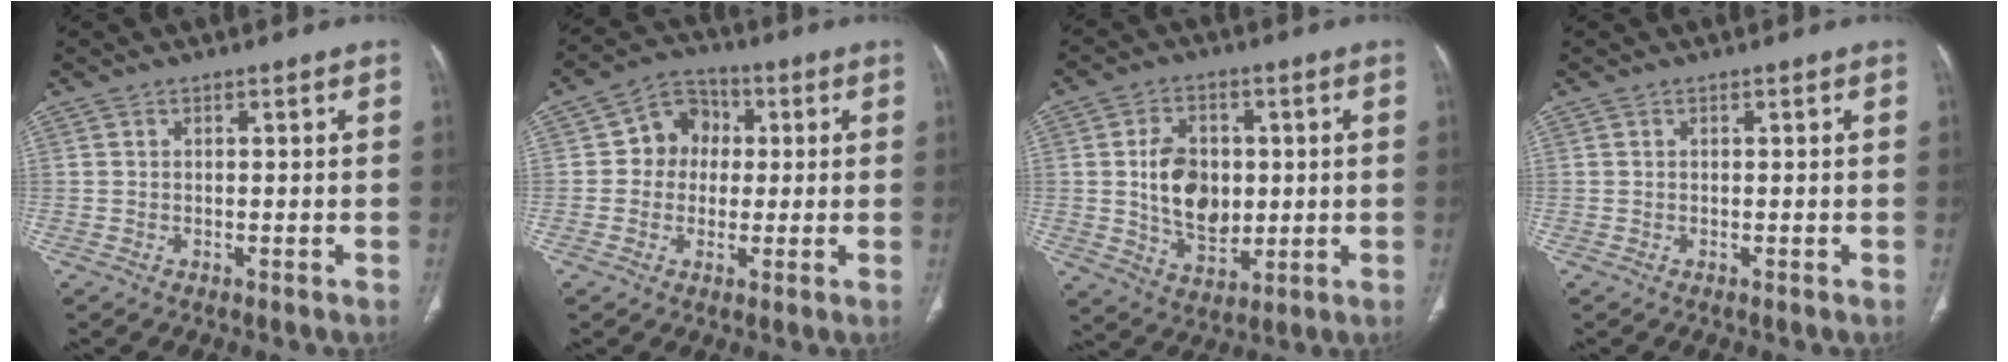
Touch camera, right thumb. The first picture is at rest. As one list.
[{"total": 7.9, "force": [0.8, 7.1, 3.5], "torque": [-0.018, 0.014, 0.001]}, {"total": 11.8, "force": [0.8, 8.3, 8.3], "torque": [-0.110, -0.007, 0.022]}, {"total": 0.0}]